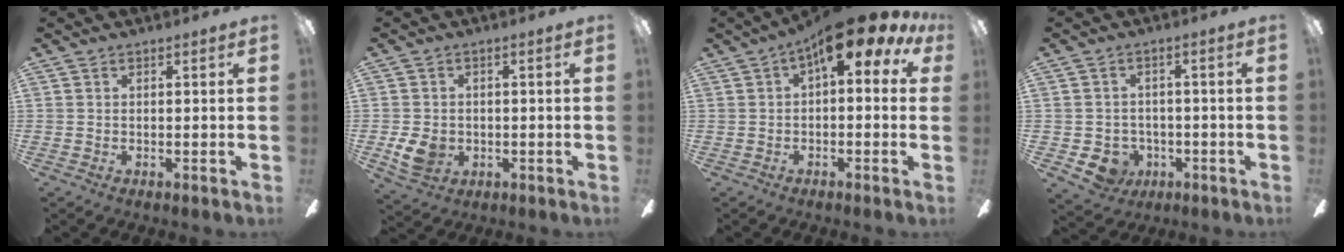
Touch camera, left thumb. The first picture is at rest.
{"total": 6.0, "force": [-0.9, 5.0, 3.3], "torque": [-0.069, 0.000, -0.018]}
{"total": 11.2, "force": [5.5, 4.4, 8.7], "torque": [-0.122, -0.026, 0.089]}
{"total": 5.4, "force": [-1.6, 5.0, 1.5], "torque": [-0.054, 0.004, -0.030]}